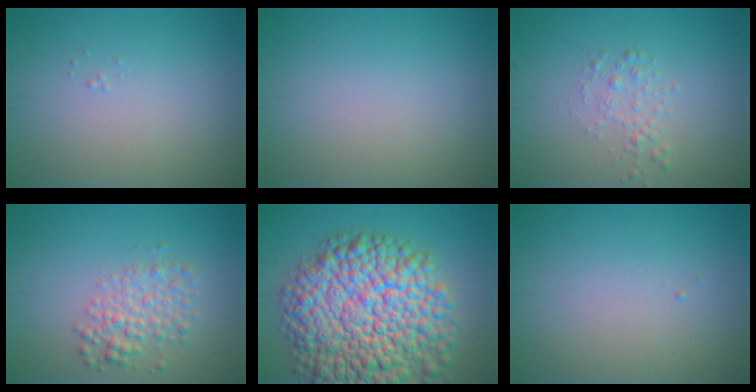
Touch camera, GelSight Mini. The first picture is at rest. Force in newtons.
{"total": 0.0}
{"total": 1.4, "press": 1.4, "slide": 0.1}
{"total": 3.0, "press": 3.0, "slide": 0.1}
{"total": 15.7, "press": 15.6, "slide": 0.7}
{"total": 0.0}